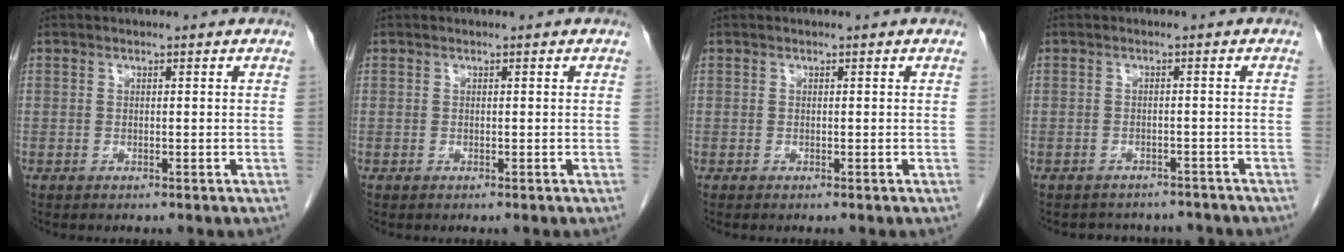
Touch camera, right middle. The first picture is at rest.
{"total": 0.0}
{"total": 0.0}
{"total": 6.6, "force": [-6.0, 2.6, 0.5], "torque": [-0.003, 0.014, -0.068]}